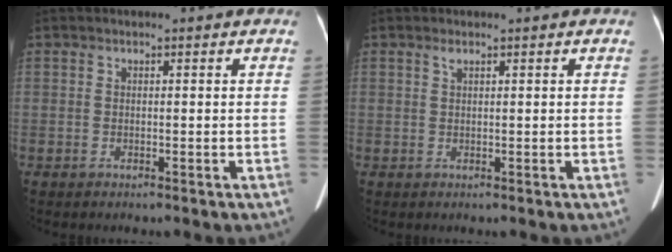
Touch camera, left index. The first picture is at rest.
{"total": 0.6, "force": [0.4, 0.2, 0.4], "torque": [-0.010, 0.007, 0.011]}